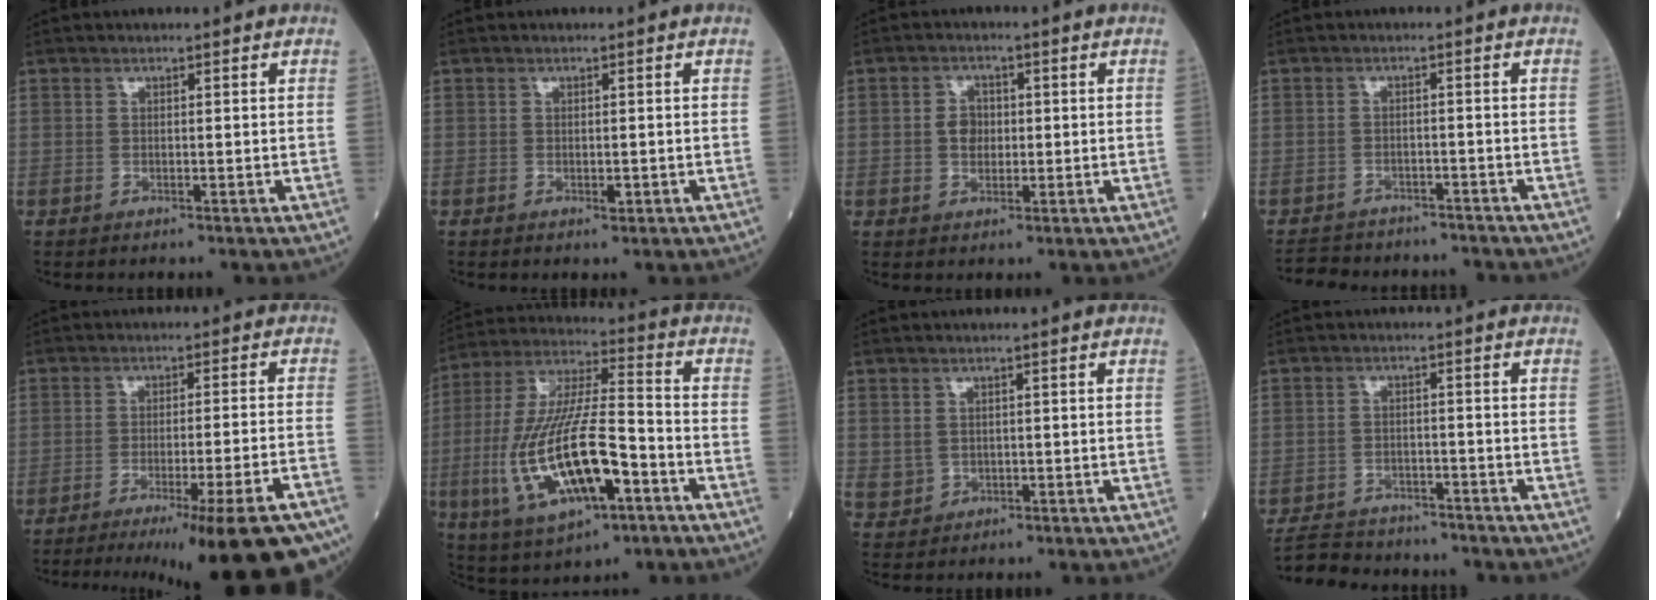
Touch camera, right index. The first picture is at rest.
{"total": 1.2, "force": [-0.3, 0.6, 1.0], "torque": [-0.011, -0.002, -0.004]}
{"total": 3.1, "force": [0.1, 2.6, 1.8], "torque": [-0.032, 0.006, -0.001]}
{"total": 10.5, "force": [-9.6, 3.3, 2.6], "torque": [-0.057, 0.002, -0.123]}
{"total": 20.0, "force": [-15.2, -0.3, 13.0], "torque": [-0.108, -0.031, -0.211]}
{"total": 18.9, "force": [-5.9, 5.0, 17.2], "torque": [-0.363, -0.010, -0.097]}
{"total": 2.6, "force": [0.2, 2.5, 0.6], "torque": [-0.011, 0.001, 0.013]}
{"total": 10.1, "force": [-9.3, 3.1, 2.5], "torque": [-0.050, 0.004, -0.136]}